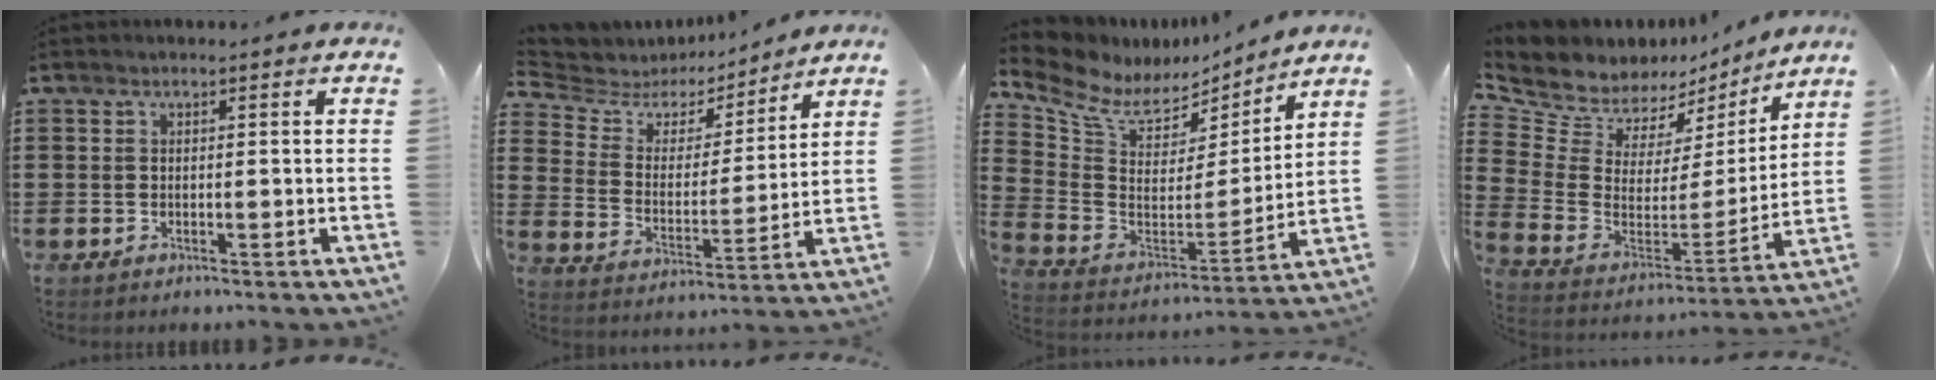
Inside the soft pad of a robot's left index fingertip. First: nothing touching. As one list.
[{"total": 5.1, "force": [4.5, 2.2, 0.9], "torque": [-0.050, -0.029, 0.073]}, {"total": 7.8, "force": [6.3, 3.8, 2.5], "torque": [-0.091, -0.042, 0.113]}, {"total": 8.1, "force": [7.1, 3.8, 1.0], "torque": [-0.071, -0.055, 0.127]}]